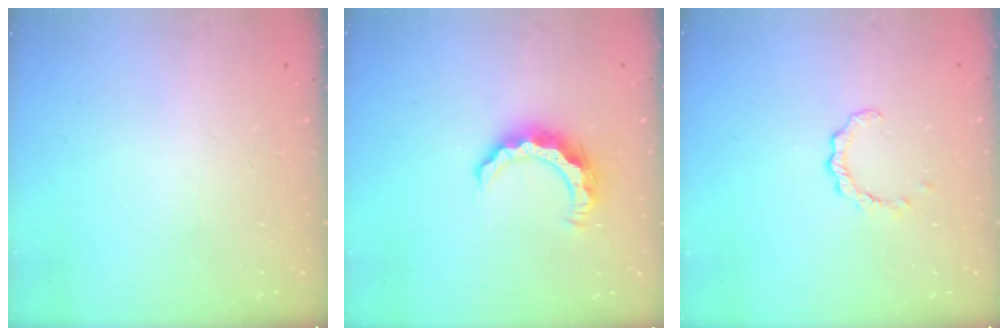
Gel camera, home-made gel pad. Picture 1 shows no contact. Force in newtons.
{"total": 7.9, "press": 7.9, "slide": 0.3}
{"total": 2.9, "press": 2.8, "slide": 0.4}